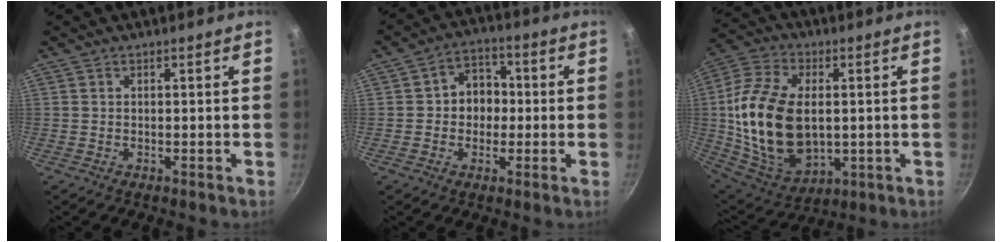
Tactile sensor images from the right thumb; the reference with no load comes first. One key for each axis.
{"total": 7.5, "fx": -0.2, "fy": 6.3, "fz": 4.0, "tx": -0.010, "ty": 0.016, "tz": -0.011}
{"total": 21.9, "fx": 0.5, "fy": 13.7, "fz": 17.1, "tx": -0.324, "ty": -0.003, "tz": 0.022}